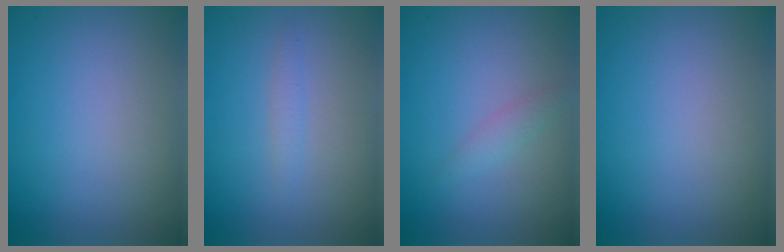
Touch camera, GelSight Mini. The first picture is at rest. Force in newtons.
{"total": 0.9, "press": 0.9, "slide": 0.2}
{"total": 1.2, "press": 1.2, "slide": 0.0}
{"total": 0.0}